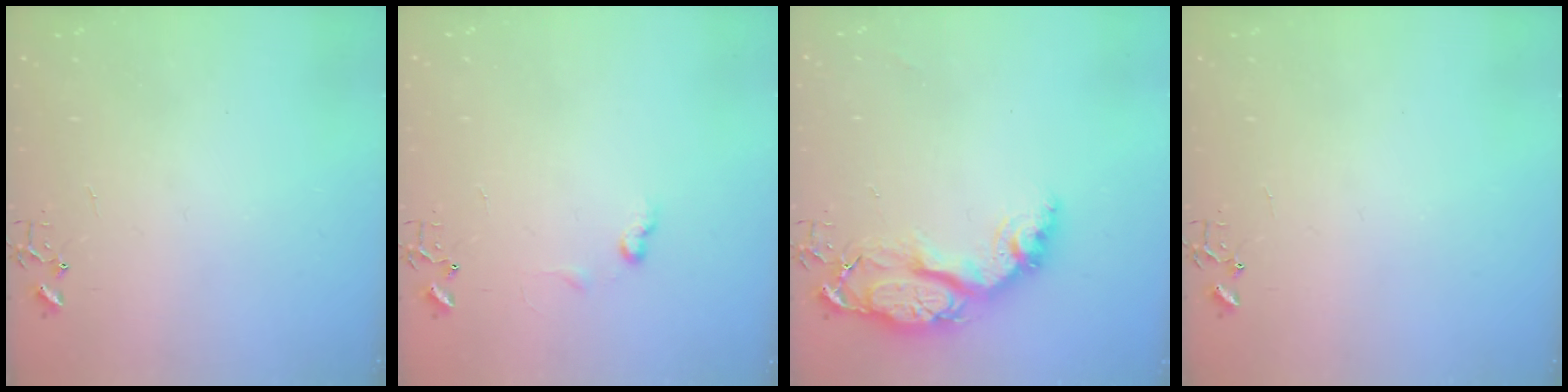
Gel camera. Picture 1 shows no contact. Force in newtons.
{"total": 6.0, "press": 6.0, "slide": 0.8}
{"total": 15.4, "press": 15.3, "slide": 1.2}
{"total": 0.0}